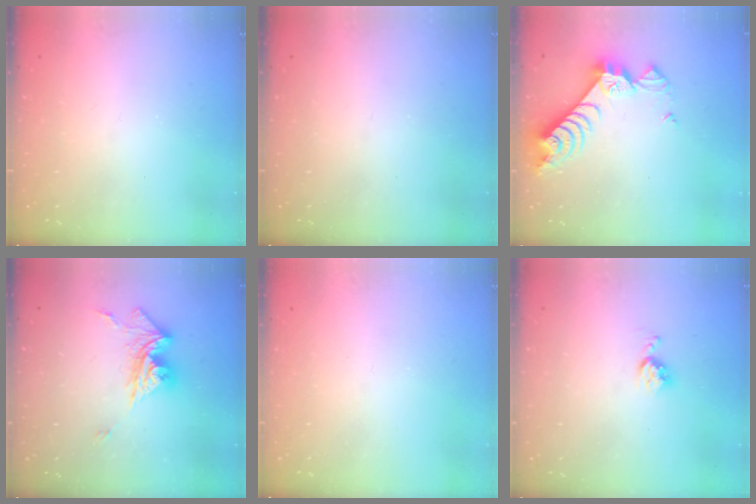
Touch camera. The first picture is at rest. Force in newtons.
{"total": 0.0}
{"total": 8.4, "press": 8.4, "slide": 1.0}
{"total": 12.0, "press": 11.9, "slide": 1.5}
{"total": 0.0}
{"total": 4.3, "press": 4.3, "slide": 0.5}